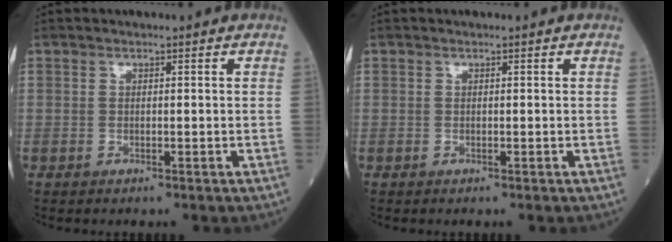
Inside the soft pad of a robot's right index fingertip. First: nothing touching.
{"total": 0.0}